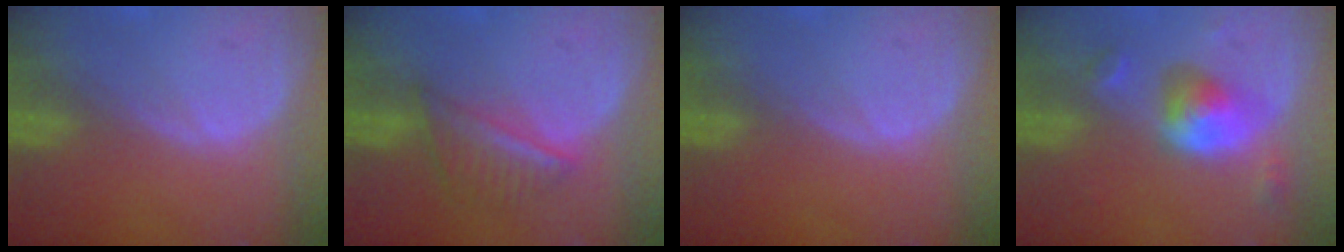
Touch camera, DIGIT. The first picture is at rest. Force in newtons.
{"total": 5.6, "press": 5.3, "slide": 1.7}
{"total": 0.0}
{"total": 5.7, "press": 5.4, "slide": 1.8}